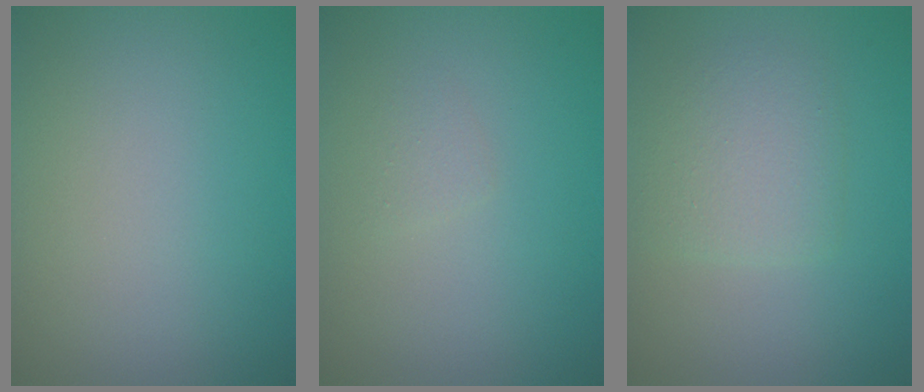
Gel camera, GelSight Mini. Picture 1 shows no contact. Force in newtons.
{"total": 0.8, "press": 0.8, "slide": 0.0}
{"total": 2.9, "press": 2.9, "slide": 0.1}